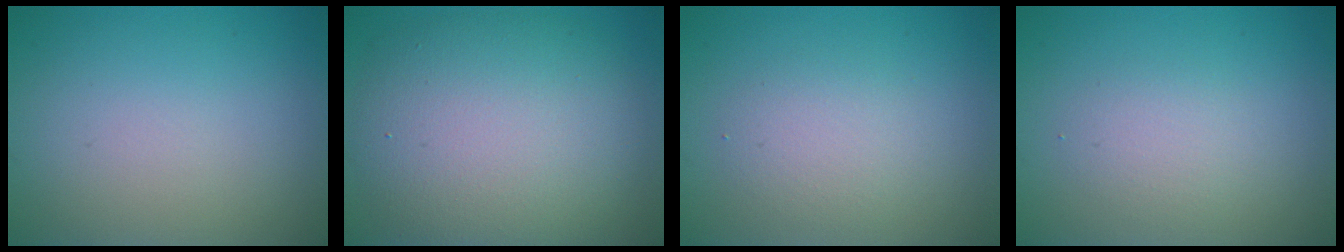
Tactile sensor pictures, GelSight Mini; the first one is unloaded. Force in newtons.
{"total": 10.2, "press": 10.1, "slide": 1.0}
{"total": 2.4, "press": 2.4, "slide": 0.1}
{"total": 1.9, "press": 1.9, "slide": 0.2}